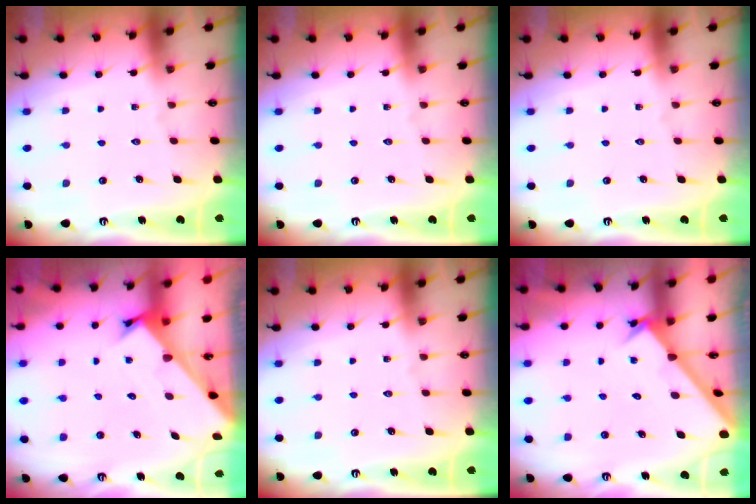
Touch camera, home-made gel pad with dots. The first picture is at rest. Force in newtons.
{"total": 0.0}
{"total": 0.0}
{"total": 2.4, "press": 2.4, "slide": 0.2}
{"total": 0.0}
{"total": 2.0, "press": 2.0, "slide": 0.2}